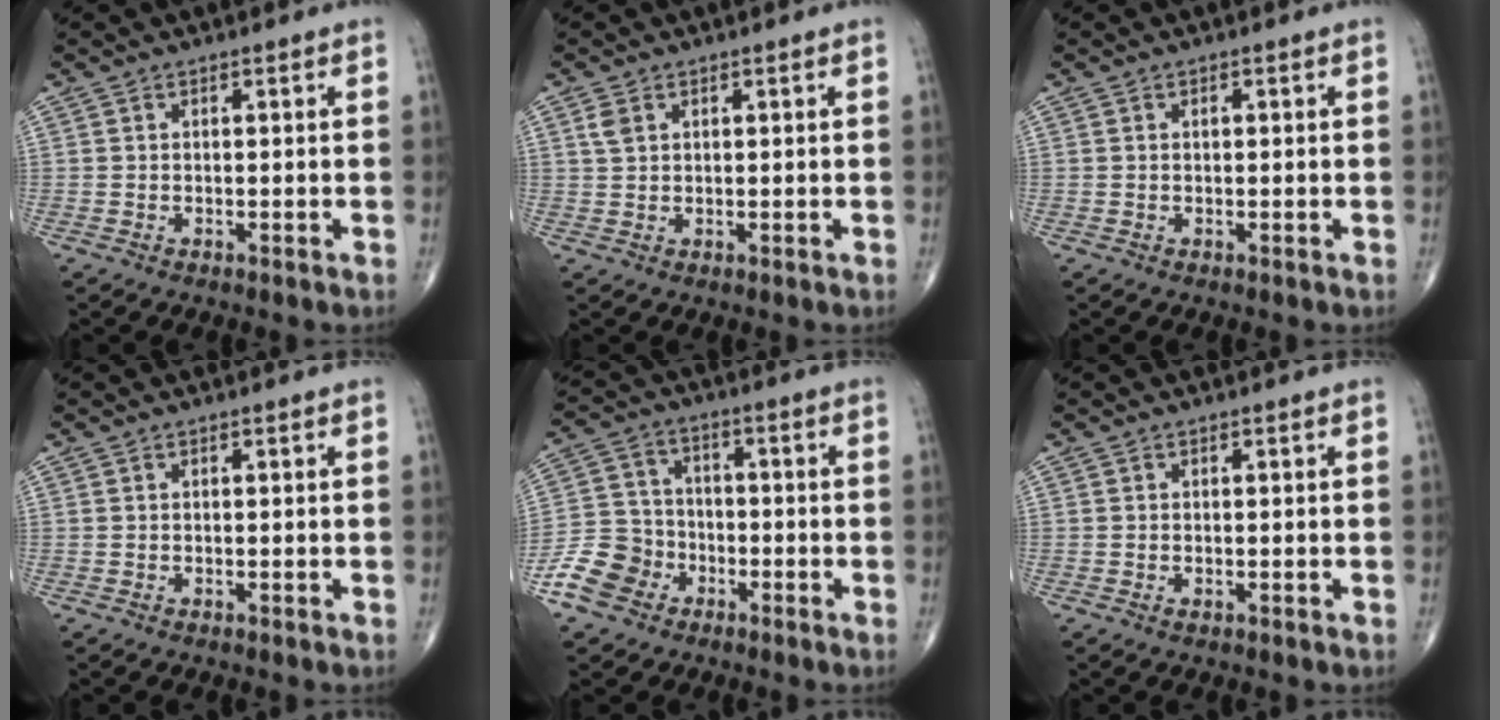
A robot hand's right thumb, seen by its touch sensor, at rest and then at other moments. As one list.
[{"total": 2.2, "force": [1.0, 1.4, 1.3], "torque": [-0.026, 0.003, 0.024]}, {"total": 0.6, "force": [0.1, 0.4, 0.5], "torque": [-0.009, 0.000, 0.003]}, {"total": 0.0}, {"total": 8.8, "force": [-4.8, 6.9, 2.6], "torque": [-0.030, 0.036, -0.101]}, {"total": 0.5, "force": [-0.2, 0.2, 0.4], "torque": [-0.007, 0.000, -0.003]}]